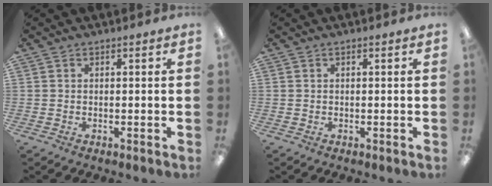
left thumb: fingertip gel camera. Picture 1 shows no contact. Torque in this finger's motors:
{"motor_torque": [0.00, 0.00, -0.10, 0.10, 0.00]}